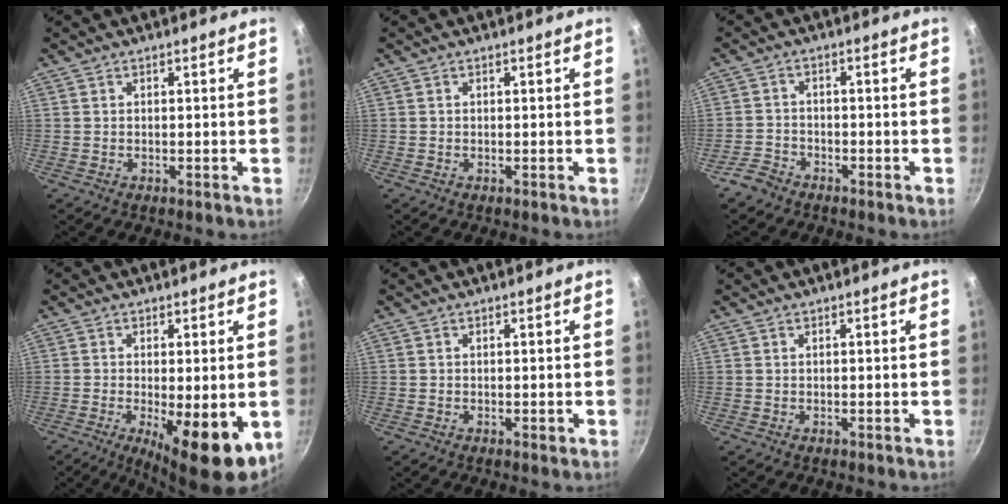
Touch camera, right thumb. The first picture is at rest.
{"total": 0.0}
{"total": 3.7, "force": [-2.8, 2.1, 0.9], "torque": [-0.018, 0.029, -0.056]}
{"total": 11.7, "force": [-3.0, 3.6, 10.7], "torque": [-0.142, -0.011, -0.032]}
{"total": 0.6, "force": [-0.2, 0.3, 0.5], "torque": [-0.005, 0.001, -0.003]}
{"total": 0.0}